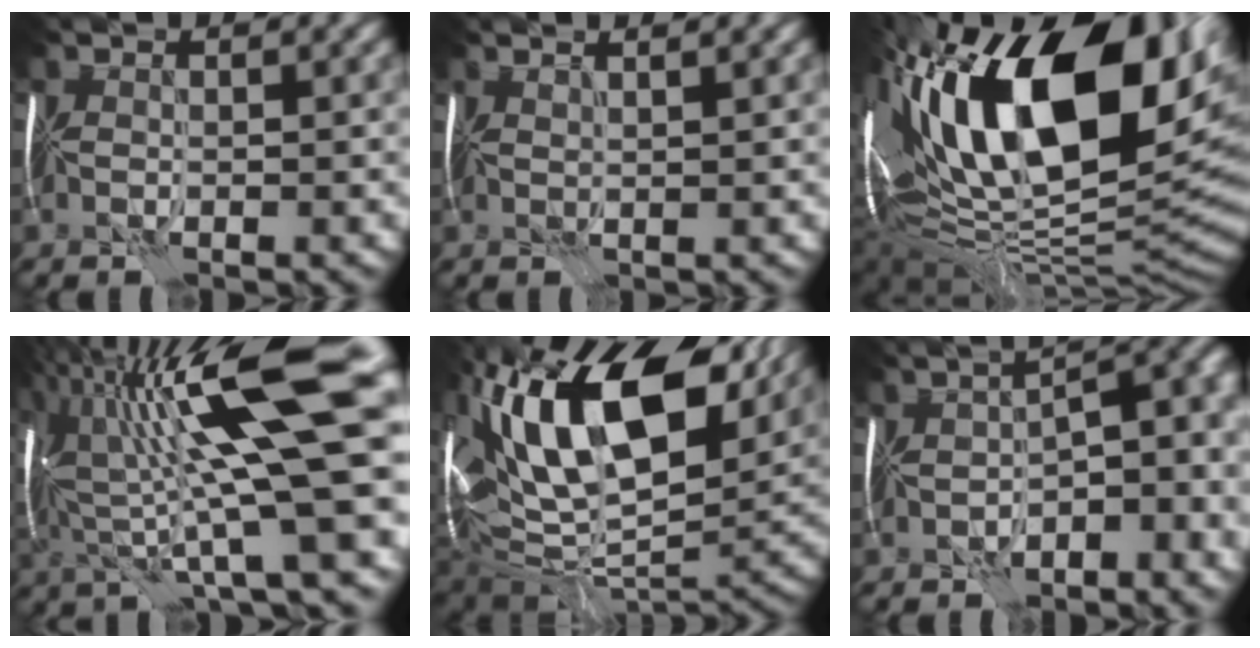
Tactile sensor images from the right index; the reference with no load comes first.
{"total": 2.7, "force": [1.9, 0.9, 1.8], "torque": [-0.007, 0.015, 0.006]}
{"total": 21.2, "force": [5.5, 10.4, 17.6], "torque": [-0.323, 0.020, 0.097]}
{"total": 16.6, "force": [3.4, 4.0, 15.8], "torque": [-0.281, 0.011, 0.057]}
{"total": 18.5, "force": [6.6, 9.2, 14.6], "torque": [-0.255, 0.035, 0.110]}
{"total": 8.6, "force": [-2.4, 4.1, 7.2], "torque": [-0.076, 0.008, -0.033]}